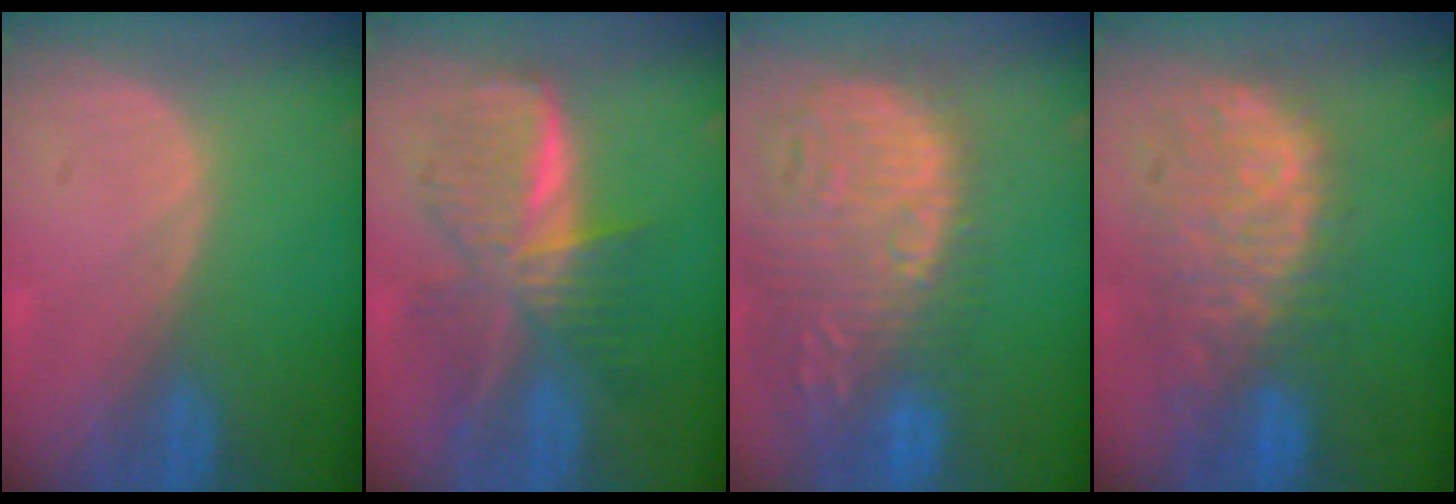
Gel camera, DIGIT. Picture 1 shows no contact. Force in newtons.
{"total": 9.1, "press": 9.1, "slide": 0.6}
{"total": 16.0, "press": 13.2, "slide": 9.0}
{"total": 11.8, "press": 9.8, "slide": 6.5}